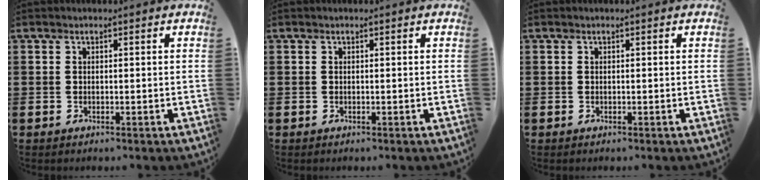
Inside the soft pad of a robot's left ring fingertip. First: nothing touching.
{"total": 0.0}
{"total": 0.0}